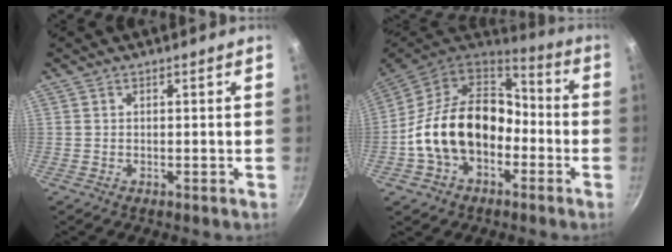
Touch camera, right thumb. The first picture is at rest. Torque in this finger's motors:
{"motor_torque": [1.78, 3.23, 1.98, -0.79, 0.23]}